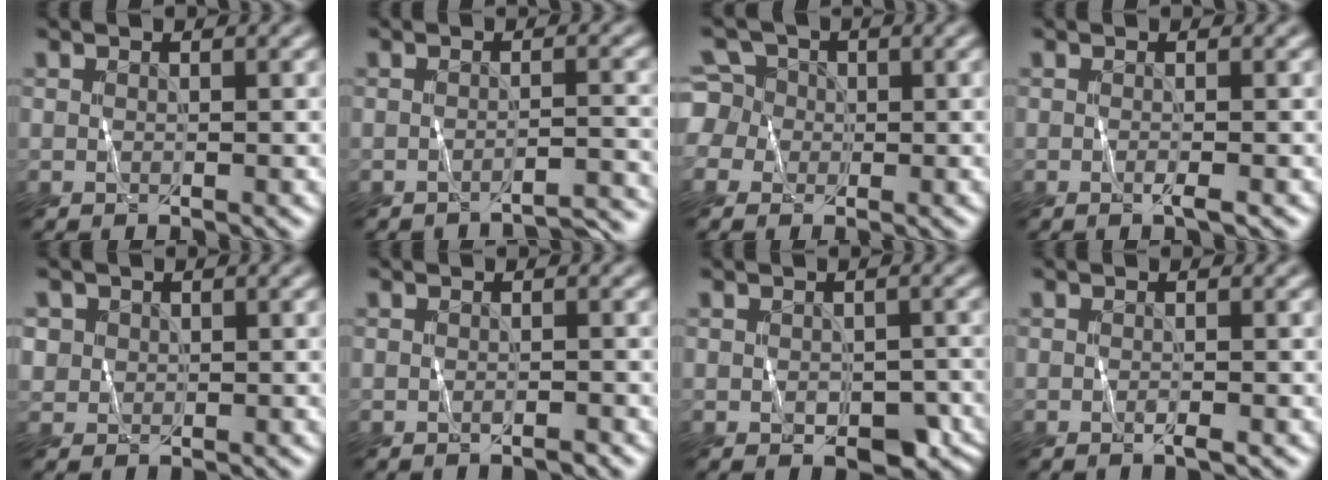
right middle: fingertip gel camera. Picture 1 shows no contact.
{"total": 3.1, "force": [-2.9, 0.3, 0.9], "torque": [-0.002, 0.007, -0.041]}
{"total": 5.2, "force": [0.0, 4.9, 1.6], "torque": [-0.032, 0.038, -0.027]}
{"total": 0.9, "force": [-0.1, 0.1, 0.9], "torque": [-0.016, -0.003, -0.003]}
{"total": 1.4, "force": [0.5, 1.3, 0.2], "torque": [-0.002, -0.004, 0.023]}
{"total": 0.5, "force": [-0.3, 0.1, 0.4], "torque": [-0.005, 0.003, -0.004]}
{"total": 3.4, "force": [-0.9, 2.3, 2.4], "torque": [-0.031, -0.011, -0.007]}
{"total": 0.6, "force": [-0.1, 0.1, 0.6], "torque": [-0.011, 0.000, -0.003]}